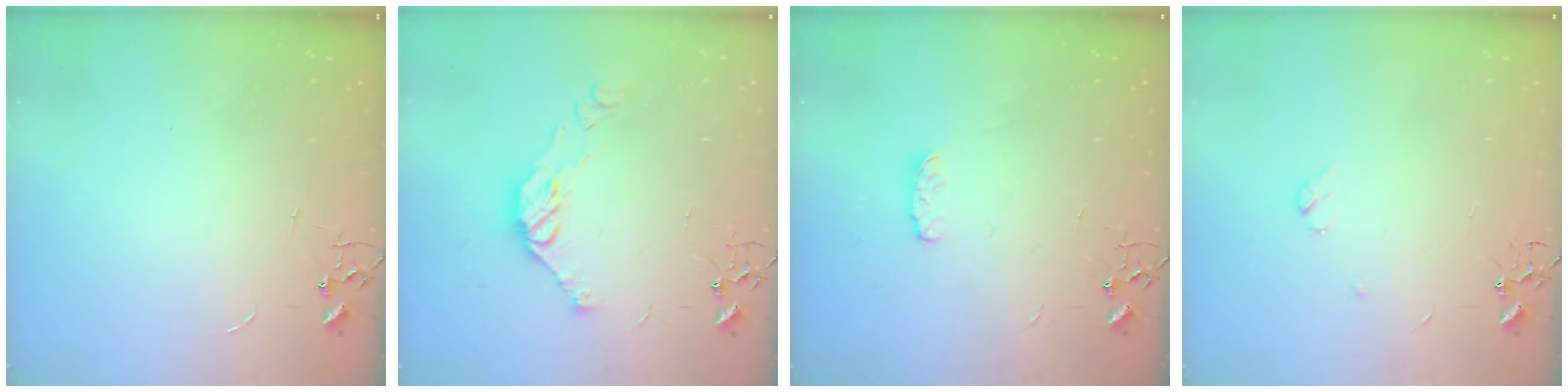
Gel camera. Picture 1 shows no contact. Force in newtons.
{"total": 10.5, "press": 10.4, "slide": 0.6}
{"total": 4.8, "press": 4.8, "slide": 0.7}
{"total": 3.3, "press": 3.3, "slide": 0.6}